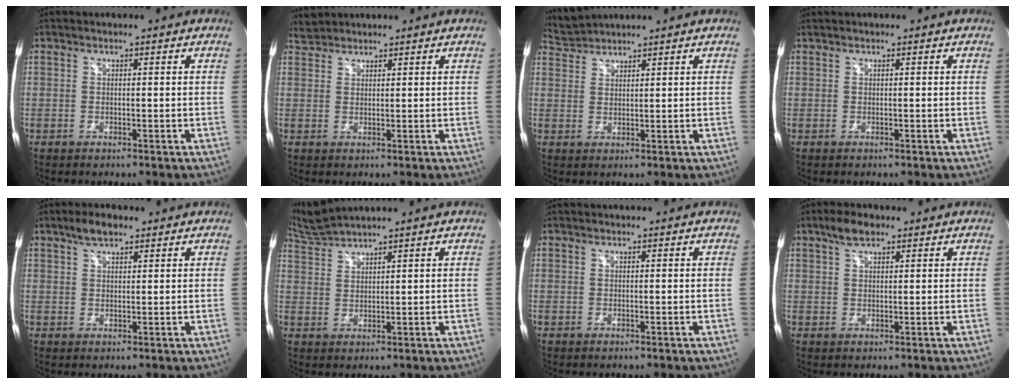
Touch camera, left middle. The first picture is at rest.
{"total": 2.3, "force": [2.1, 0.6, -0.5], "torque": [0.002, 0.015, 0.042]}
{"total": 3.3, "force": [3.2, -0.3, -0.7], "torque": [-0.003, 0.015, 0.072]}
{"total": 0.0}
{"total": 3.7, "force": [2.6, 1.5, 2.1], "torque": [-0.045, 0.009, 0.048]}
{"total": 4.5, "force": [4.2, -1.5, 0.6], "torque": [-0.028, 0.004, 0.093]}
{"total": 0.0}
{"total": 3.7, "force": [2.5, 1.5, 2.3], "torque": [-0.050, 0.010, 0.048]}